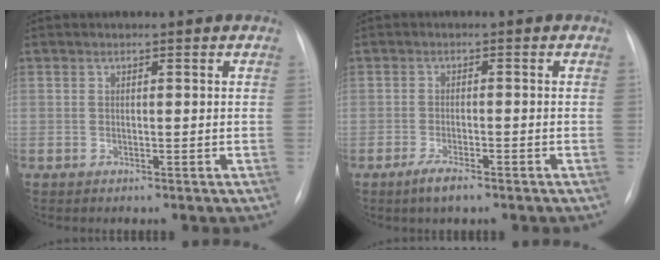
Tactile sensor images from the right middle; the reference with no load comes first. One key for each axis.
{"total": 3.0, "fx": -2.1, "fy": 0.5, "fz": 2.1, "tx": -0.051, "ty": -0.007, "tz": -0.037}